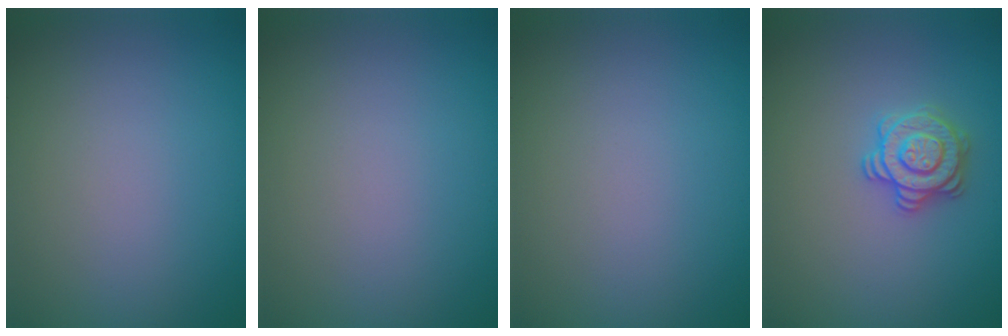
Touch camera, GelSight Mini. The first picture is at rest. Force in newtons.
{"total": 0.0}
{"total": 0.0}
{"total": 2.8, "press": 2.7, "slide": 0.5}